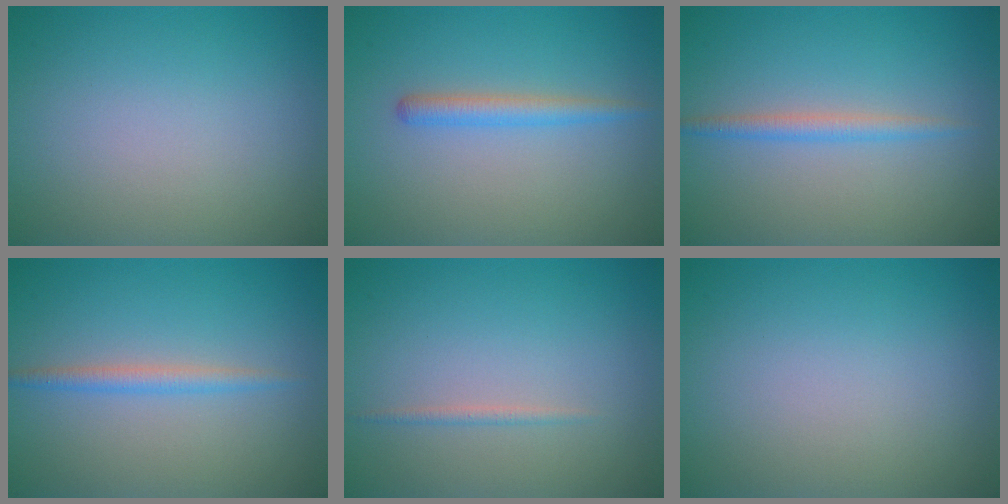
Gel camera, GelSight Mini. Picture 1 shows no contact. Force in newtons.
{"total": 1.9, "press": 1.9, "slide": 0.0}
{"total": 1.7, "press": 1.7, "slide": 0.0}
{"total": 1.7, "press": 1.7, "slide": 0.0}
{"total": 0.8, "press": 0.7, "slide": 0.1}
{"total": 0.0}